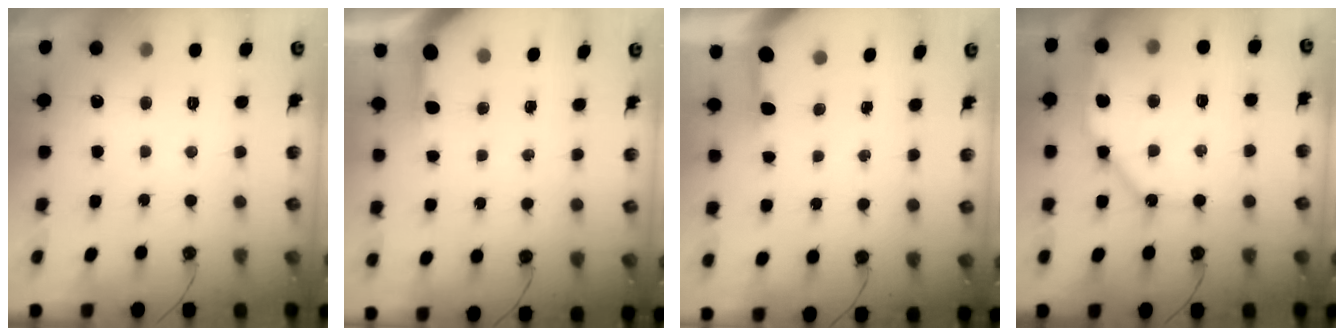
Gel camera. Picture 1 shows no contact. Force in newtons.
{"total": 3.9, "press": 3.9, "slide": 0.2}
{"total": 3.2, "press": 3.2, "slide": 0.3}
{"total": 11.4, "press": 11.3, "slide": 1.4}